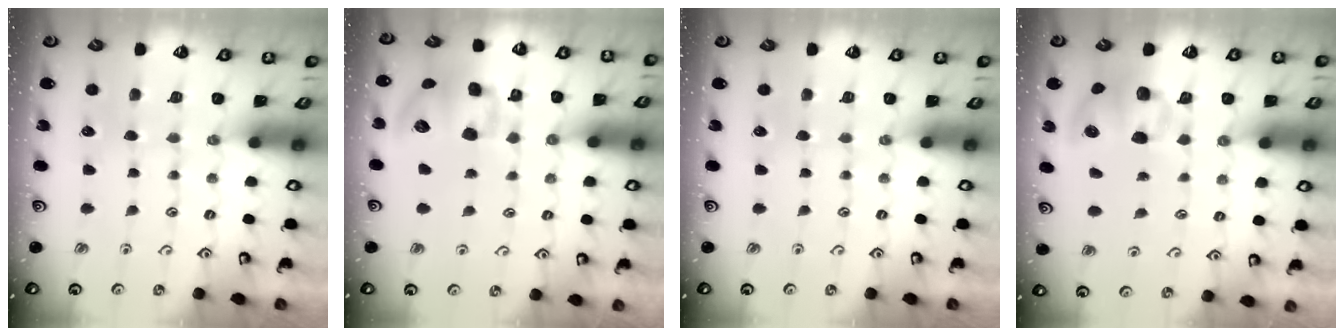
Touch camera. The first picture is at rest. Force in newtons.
{"total": 12.6, "press": 12.5, "slide": 1.0}
{"total": 0.0}
{"total": 10.2, "press": 10.1, "slide": 1.5}